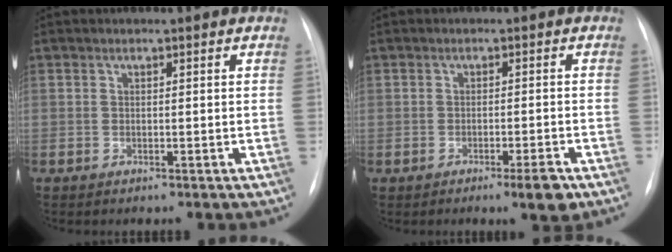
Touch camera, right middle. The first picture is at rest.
{"total": 3.4, "force": [-2.1, 0.0, 2.7], "torque": [-0.032, -0.004, -0.029]}